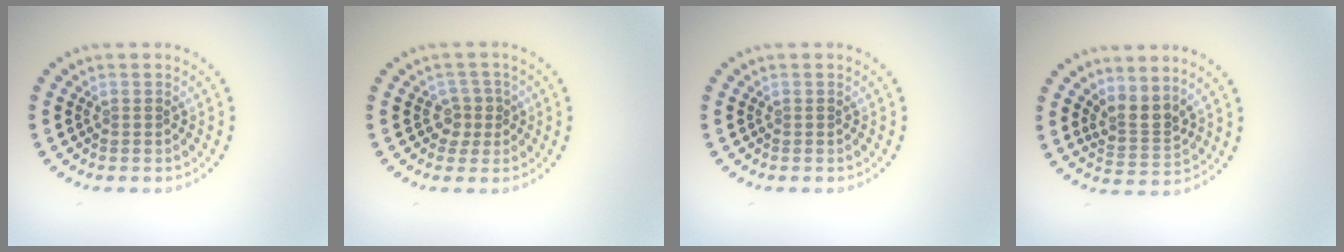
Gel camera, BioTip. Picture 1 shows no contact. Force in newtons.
{"total": 1.9, "press": 1.5, "slide": 1.1}
{"total": 0.0}
{"total": 2.5, "press": 1.9, "slide": 1.7}